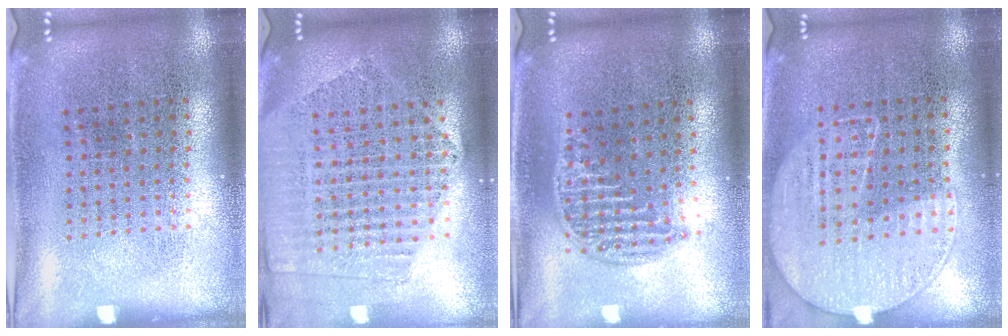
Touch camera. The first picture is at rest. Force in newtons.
{"total": 2.1, "press": 1.9, "slide": 0.9}
{"total": 1.2, "press": 1.1, "slide": 0.5}
{"total": 1.2, "press": 1.0, "slide": 0.6}